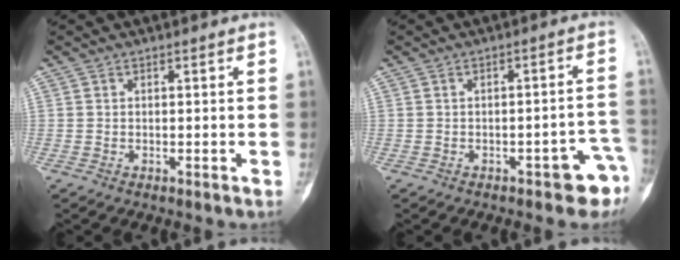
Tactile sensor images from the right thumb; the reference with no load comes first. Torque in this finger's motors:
{"motor_torque": [1.37, 0.44, 0.60, -0.74, 0.08]}